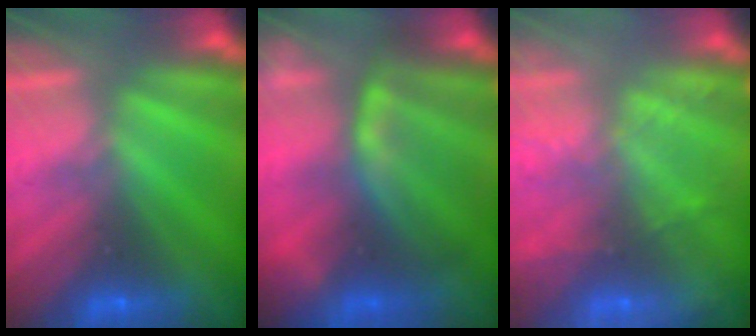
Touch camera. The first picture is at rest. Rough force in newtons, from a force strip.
{"total": 6.0}
{"total": 9.6}